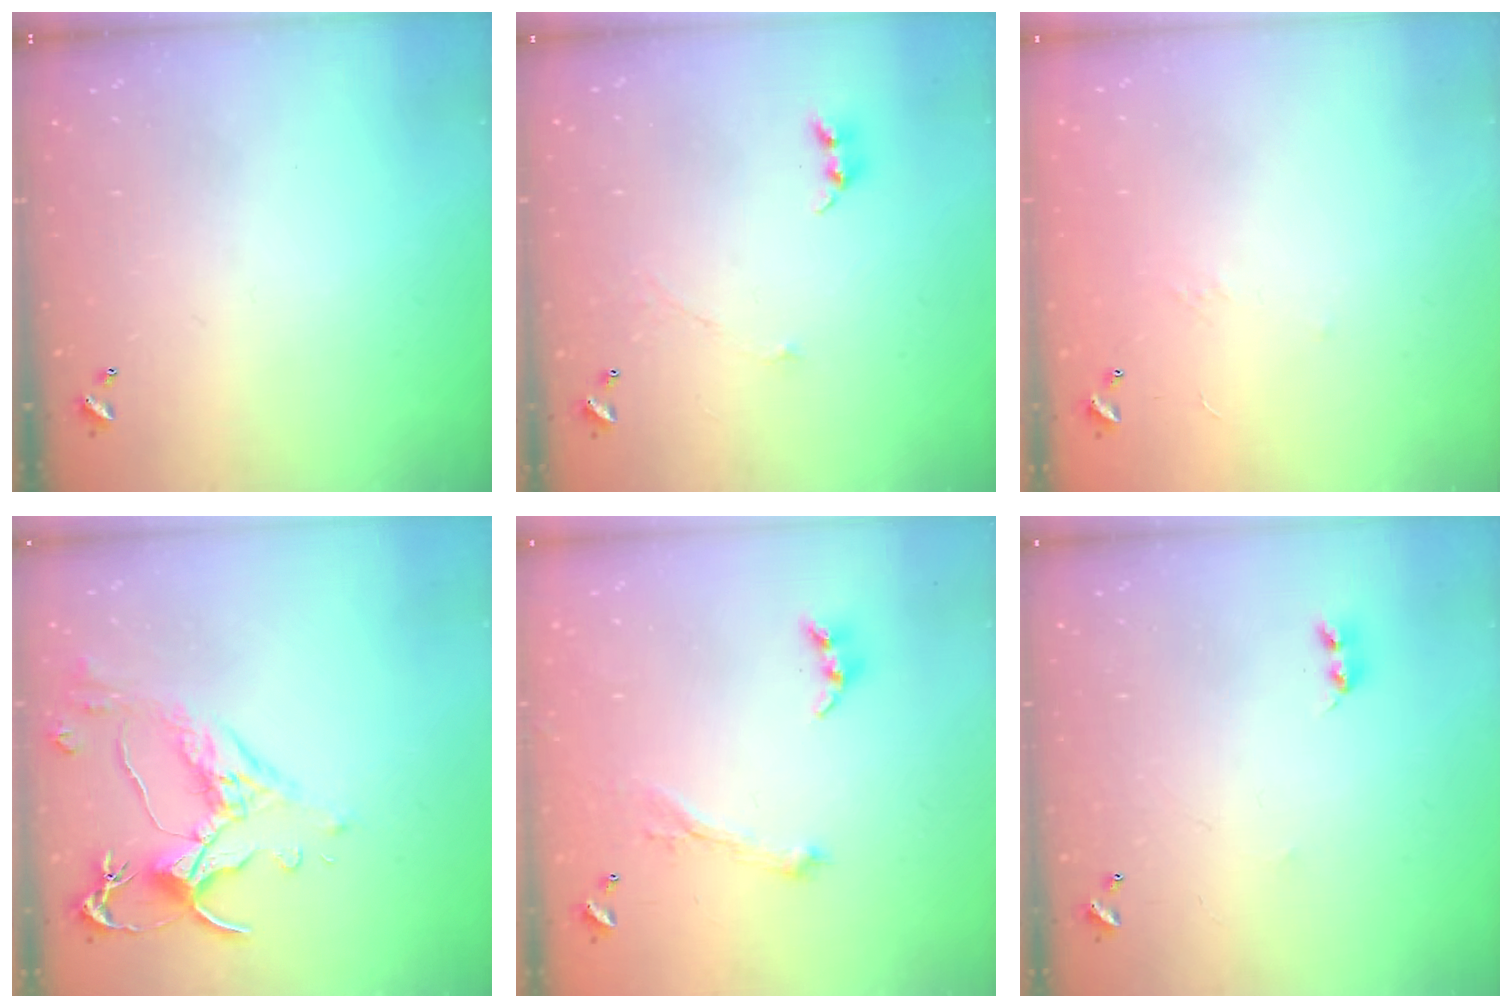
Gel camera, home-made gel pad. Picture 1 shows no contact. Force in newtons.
{"total": 1.1, "press": 1.1, "slide": 0.4}
{"total": 6.5, "press": 6.4, "slide": 1.0}
{"total": 2.6, "press": 2.2, "slide": 1.3}
{"total": 0.9, "press": 0.4, "slide": 0.8}
{"total": 2.0, "press": 2.0, "slide": 0.3}